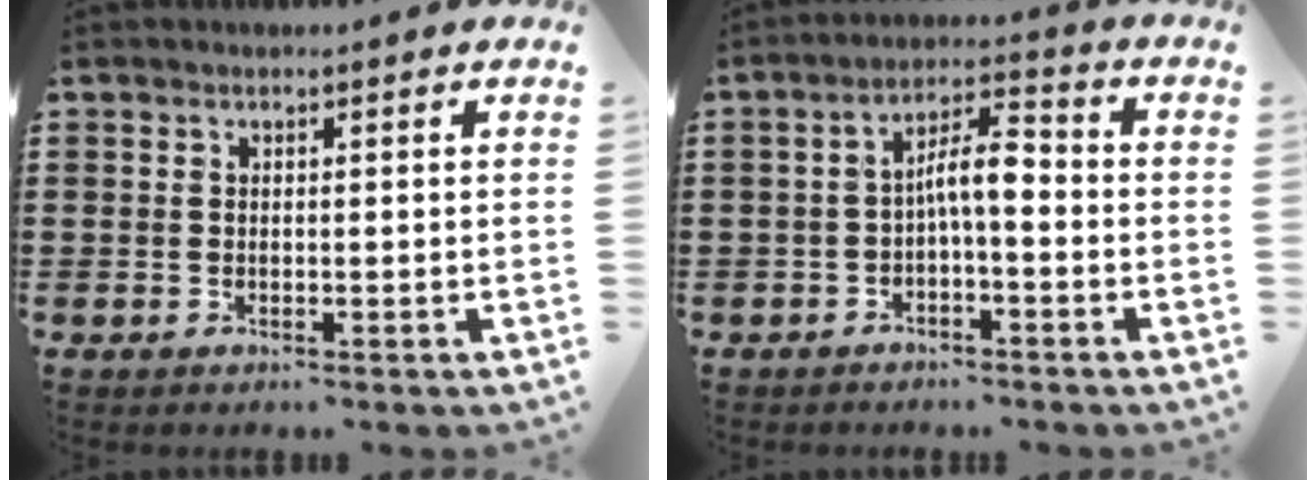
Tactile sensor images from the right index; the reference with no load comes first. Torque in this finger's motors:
{"motor_torque": [1.05, -0.52, 0.18, 0.17]}